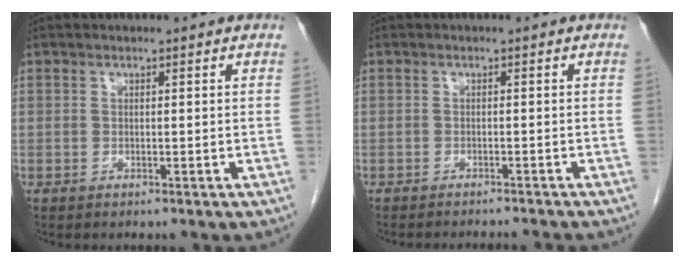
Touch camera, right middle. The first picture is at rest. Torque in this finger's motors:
{"motor_torque": [-0.45, -0.31, -0.11, -0.01]}